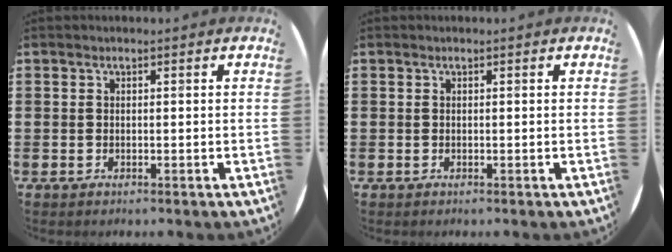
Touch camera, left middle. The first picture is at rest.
{"total": 0.0}